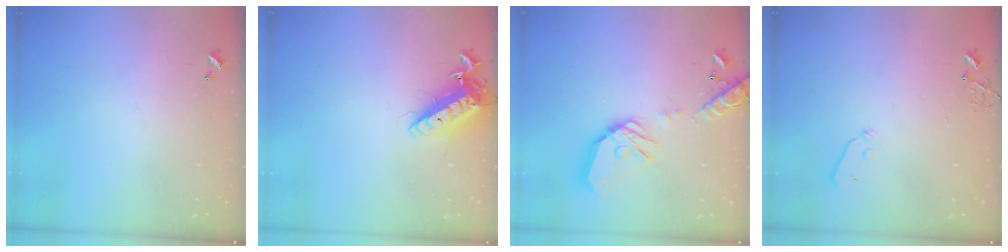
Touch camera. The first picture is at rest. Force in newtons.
{"total": 14.1, "press": 13.9, "slide": 2.6}
{"total": 19.0, "press": 18.9, "slide": 2.0}
{"total": 4.0, "press": 4.0, "slide": 0.5}